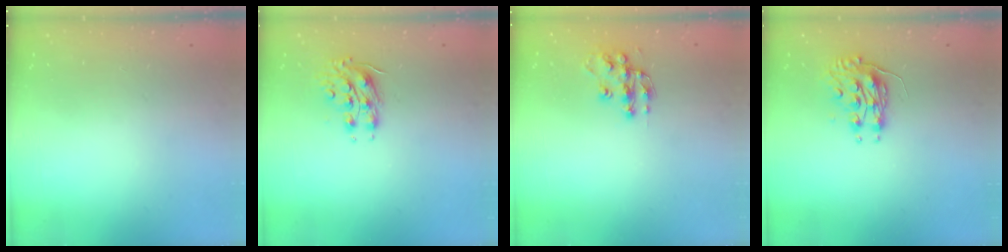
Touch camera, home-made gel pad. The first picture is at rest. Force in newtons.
{"total": 8.2, "press": 8.2, "slide": 0.4}
{"total": 11.8, "press": 11.8, "slide": 0.6}
{"total": 8.2, "press": 8.2, "slide": 0.3}